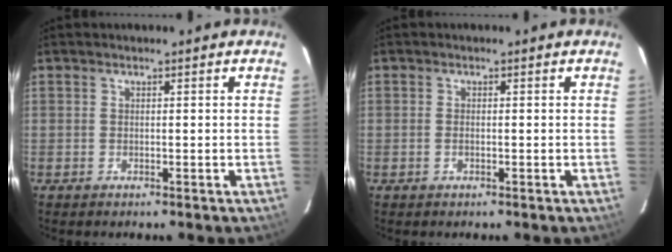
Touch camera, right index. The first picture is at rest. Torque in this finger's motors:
{"motor_torque": [-0.18, 0.12, -0.02, -0.01]}